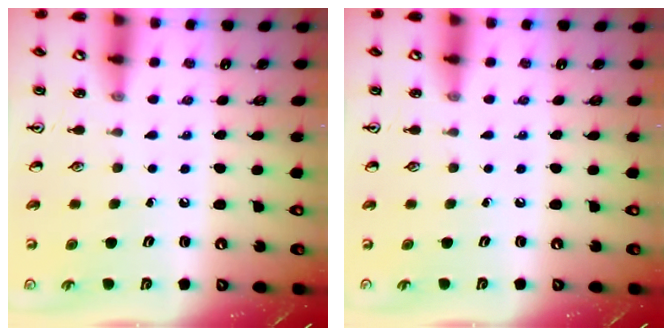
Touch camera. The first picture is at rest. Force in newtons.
{"total": 0.0}